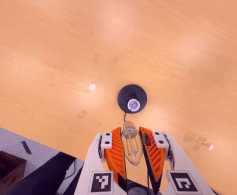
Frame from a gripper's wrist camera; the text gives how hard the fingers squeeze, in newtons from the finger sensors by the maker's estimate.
{"total": 19.6, "left": 20.9, "right": 18.4}